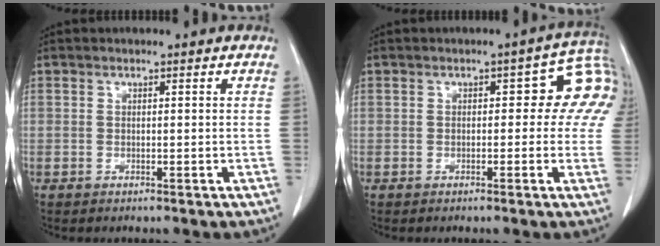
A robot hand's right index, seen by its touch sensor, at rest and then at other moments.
{"total": 7.3, "force": [1.1, 3.6, 6.3], "torque": [-0.058, 0.034, 0.006]}